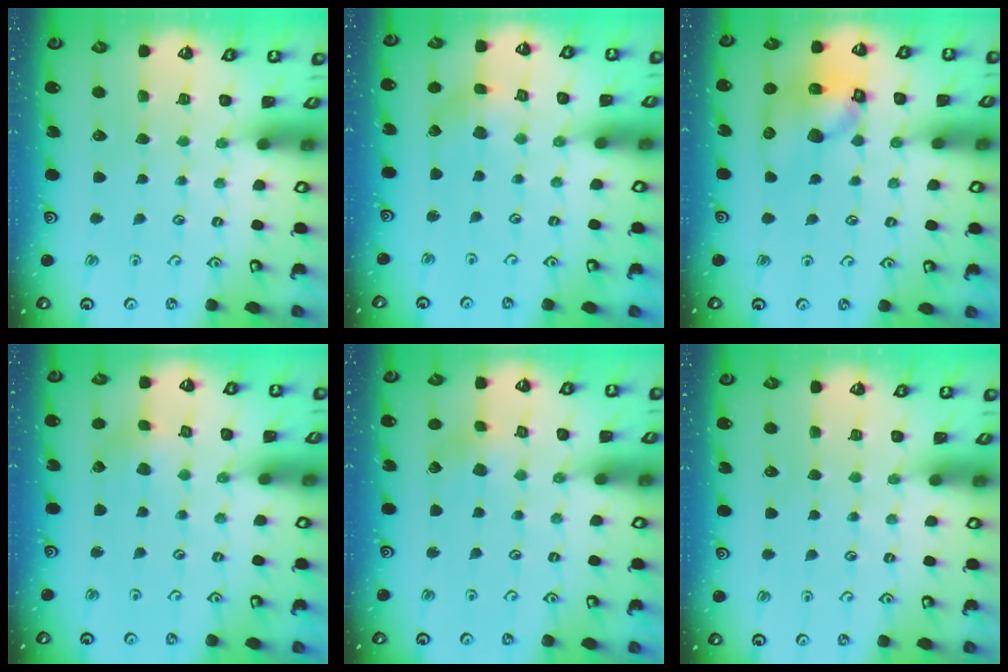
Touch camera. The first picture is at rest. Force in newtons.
{"total": 2.4, "press": 2.3, "slide": 0.5}
{"total": 12.7, "press": 12.5, "slide": 2.1}
{"total": 1.4, "press": 1.3, "slide": 0.3}
{"total": 2.7, "press": 2.6, "slide": 0.7}
{"total": 0.0}